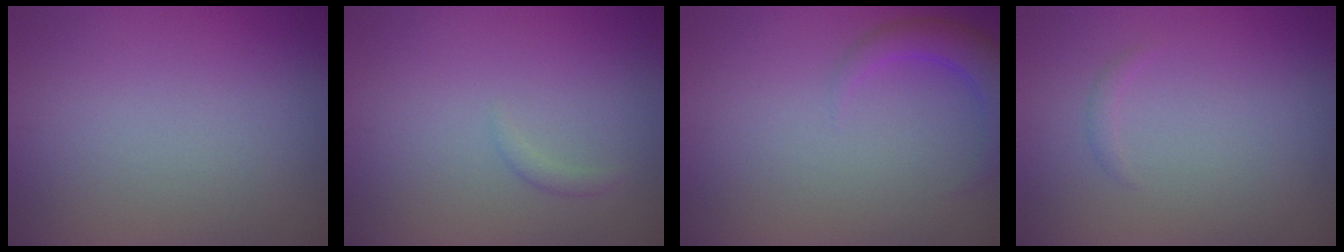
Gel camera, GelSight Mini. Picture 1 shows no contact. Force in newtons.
{"total": 0.7, "press": 0.7, "slide": 0.1}
{"total": 2.8, "press": 2.8, "slide": 0.2}
{"total": 0.6, "press": 0.6, "slide": 0.1}